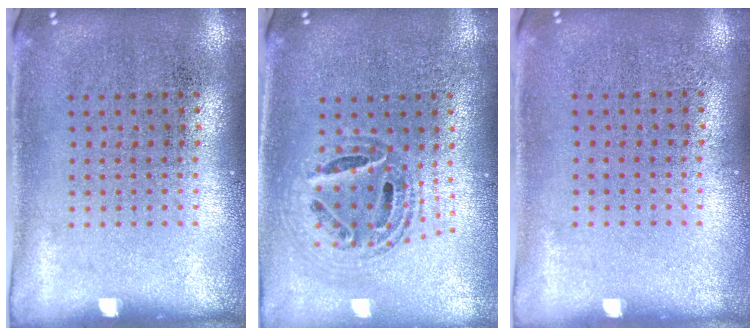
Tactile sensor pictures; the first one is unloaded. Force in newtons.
{"total": 0.9, "press": 0.9, "slide": 0.2}
{"total": 0.0}